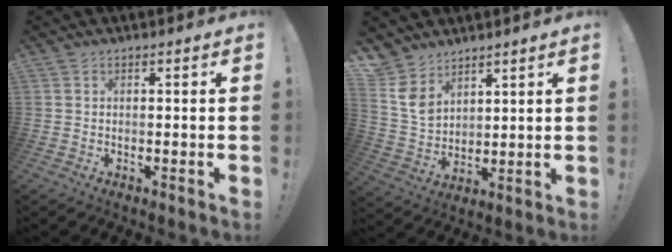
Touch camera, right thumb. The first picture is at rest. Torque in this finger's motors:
{"motor_torque": [-0.55, 0.63, -0.28, 0.45, 0.06]}